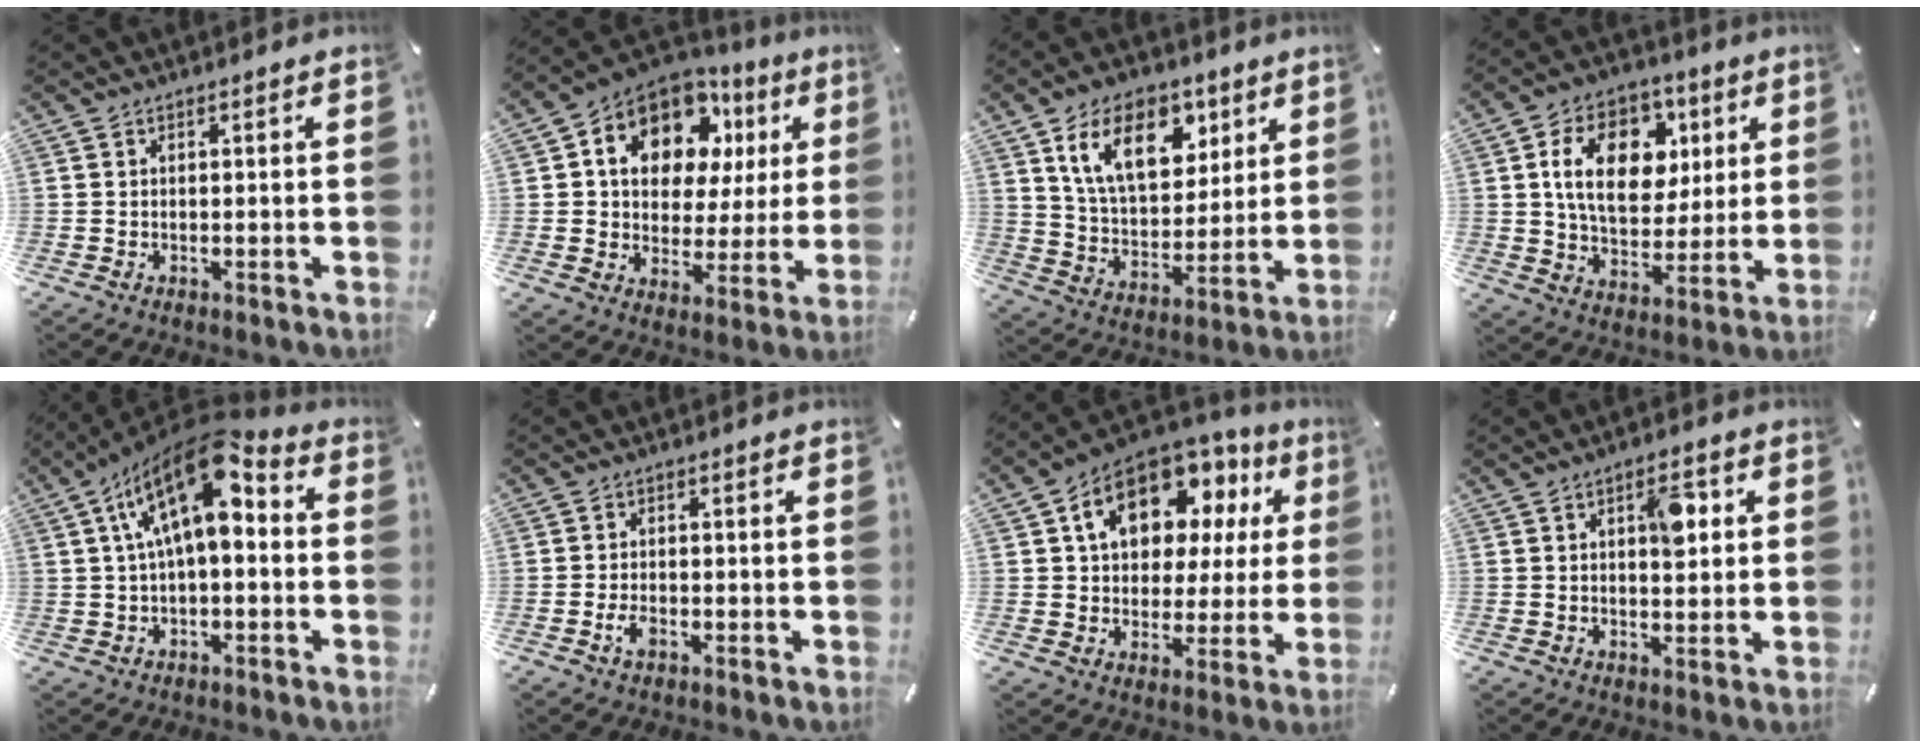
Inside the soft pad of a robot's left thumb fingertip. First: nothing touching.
{"total": 13.5, "force": [6.8, 9.6, 6.7], "torque": [-0.124, -0.036, 0.124]}
{"total": 16.1, "force": [8.1, 10.1, 9.5], "torque": [-0.166, -0.016, 0.149]}
{"total": 16.4, "force": [4.6, 11.9, 10.4], "torque": [-0.170, 0.011, 0.083]}
{"total": 16.2, "force": [5.4, 7.3, 13.4], "torque": [-0.246, -0.021, 0.089]}
{"total": 2.8, "force": [-1.4, 1.5, 1.8], "torque": [-0.045, 0.001, -0.028]}
{"total": 14.4, "force": [6.9, 10.2, 7.4], "torque": [-0.128, -0.031, 0.127]}
{"total": 7.6, "force": [2.2, 3.9, 6.2], "torque": [-0.079, -0.008, 0.028]}